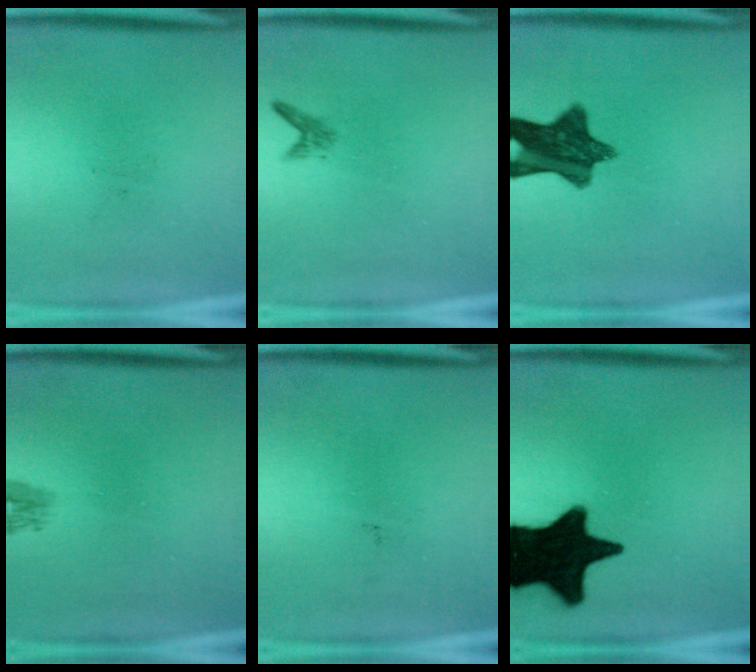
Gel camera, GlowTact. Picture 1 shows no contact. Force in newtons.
{"total": 1.1}
{"total": 10.7}
{"total": 1.3}
{"total": 0.0}
{"total": 19.2}